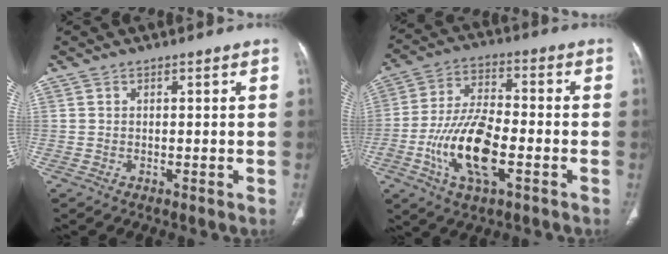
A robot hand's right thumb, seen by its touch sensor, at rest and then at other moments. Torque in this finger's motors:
{"motor_torque": [0.82, 0.75, 1.28, -0.08, 0.20]}